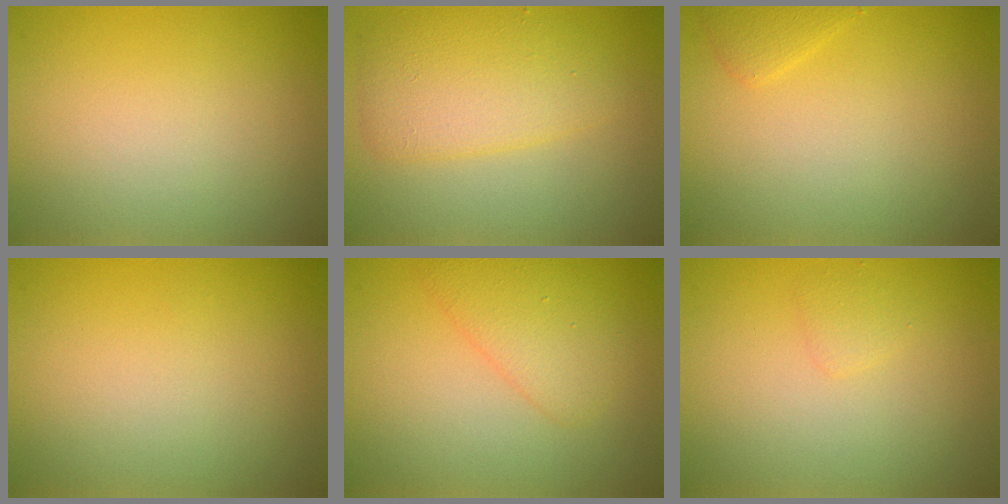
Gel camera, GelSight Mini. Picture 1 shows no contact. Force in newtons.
{"total": 4.3, "press": 4.2, "slide": 0.2}
{"total": 1.1, "press": 1.1, "slide": 0.1}
{"total": 0.0}
{"total": 3.0, "press": 3.0, "slide": 0.2}
{"total": 0.8, "press": 0.8, "slide": 0.1}